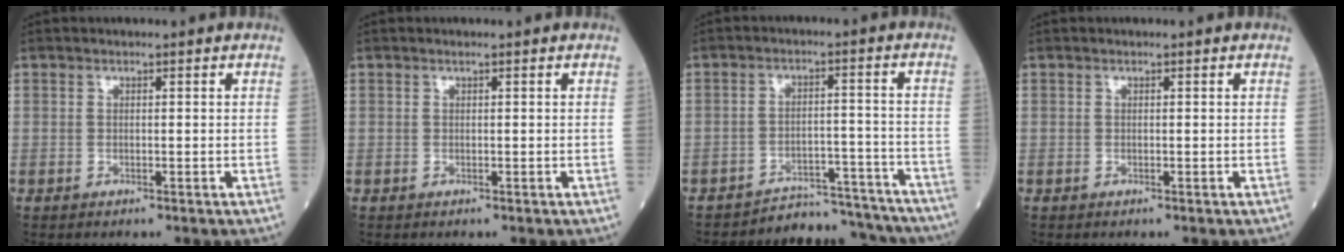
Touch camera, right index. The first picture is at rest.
{"total": 0.0}
{"total": 11.3, "force": [-10.9, 2.8, -0.5], "torque": [0.031, 0.044, -0.143]}
{"total": 0.0}